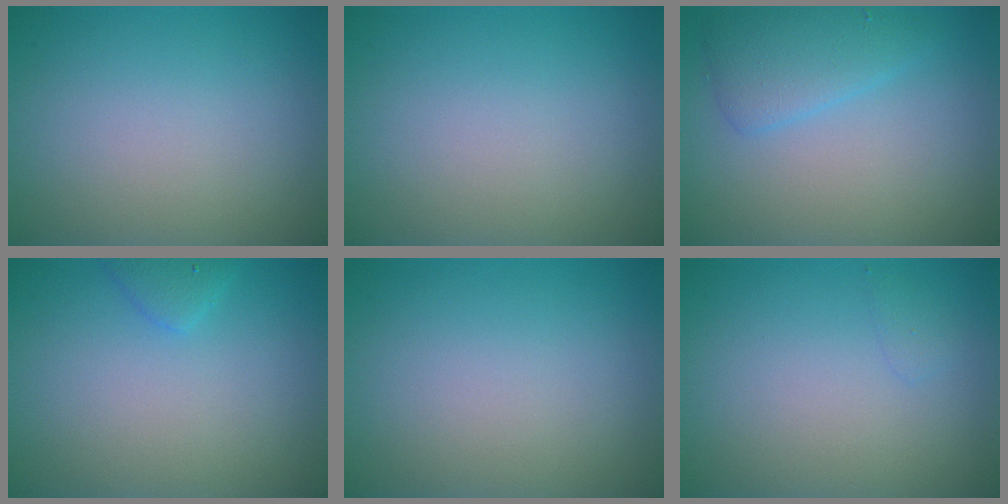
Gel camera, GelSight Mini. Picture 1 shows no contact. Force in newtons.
{"total": 0.0}
{"total": 2.9, "press": 2.9, "slide": 0.1}
{"total": 1.4, "press": 1.4, "slide": 0.1}
{"total": 0.0}
{"total": 0.6, "press": 0.6, "slide": 0.1}